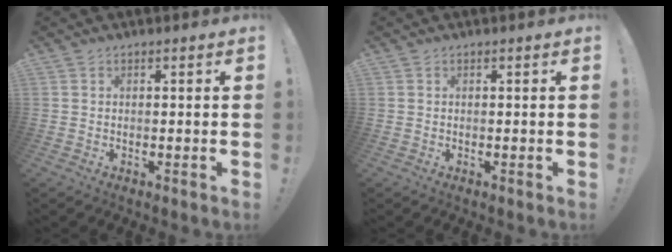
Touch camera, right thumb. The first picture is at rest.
{"total": 0.0}